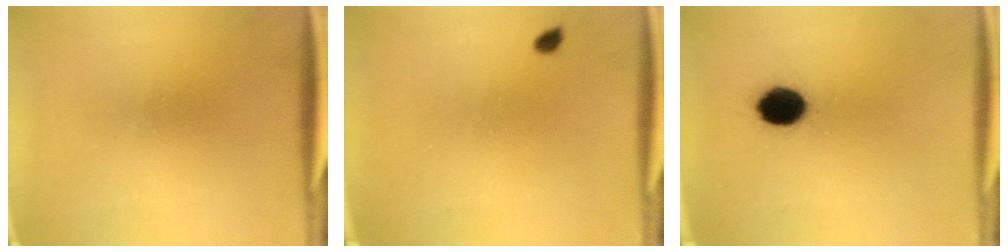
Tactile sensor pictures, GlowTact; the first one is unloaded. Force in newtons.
{"total": 0.9}
{"total": 8.4}